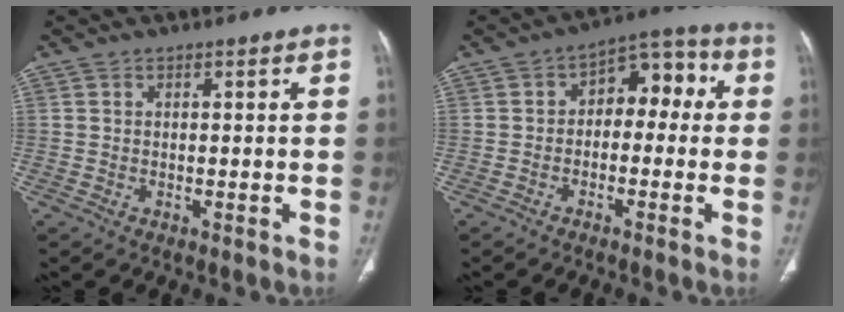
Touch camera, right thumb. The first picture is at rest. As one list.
[{"total": 8.8, "force": [0.1, 5.9, 6.6], "torque": [-0.050, 0.044, -0.014]}]